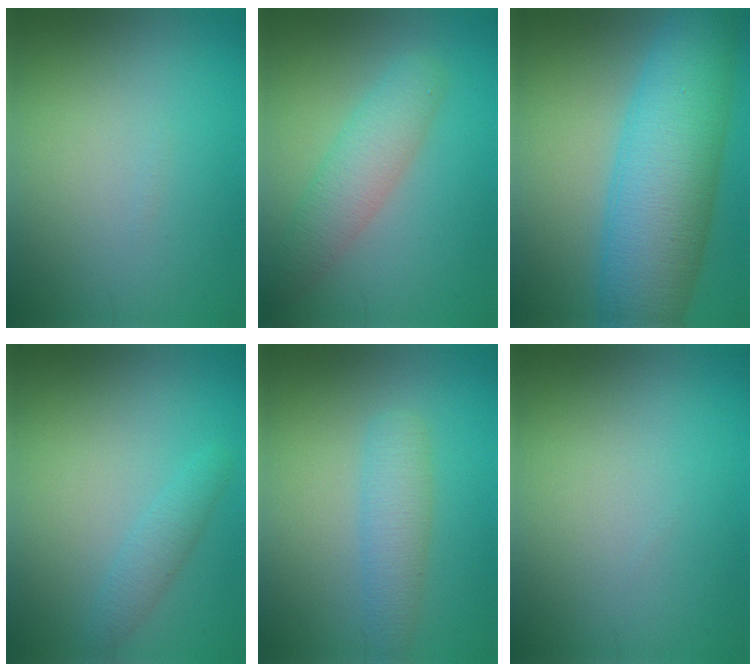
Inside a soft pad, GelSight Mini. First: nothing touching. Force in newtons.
{"total": 3.7, "press": 3.7, "slide": 0.2}
{"total": 11.2, "press": 11.2, "slide": 0.2}
{"total": 1.9, "press": 1.9, "slide": 0.1}
{"total": 2.8, "press": 2.8, "slide": 0.1}
{"total": 0.0}